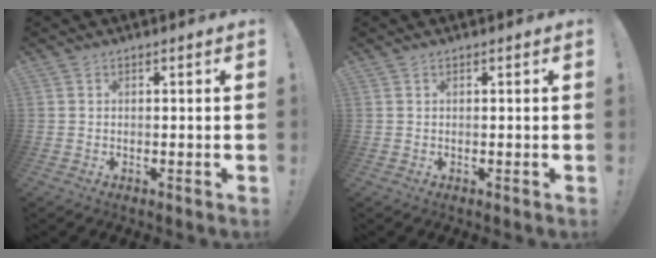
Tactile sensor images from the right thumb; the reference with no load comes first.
{"total": 0.0}